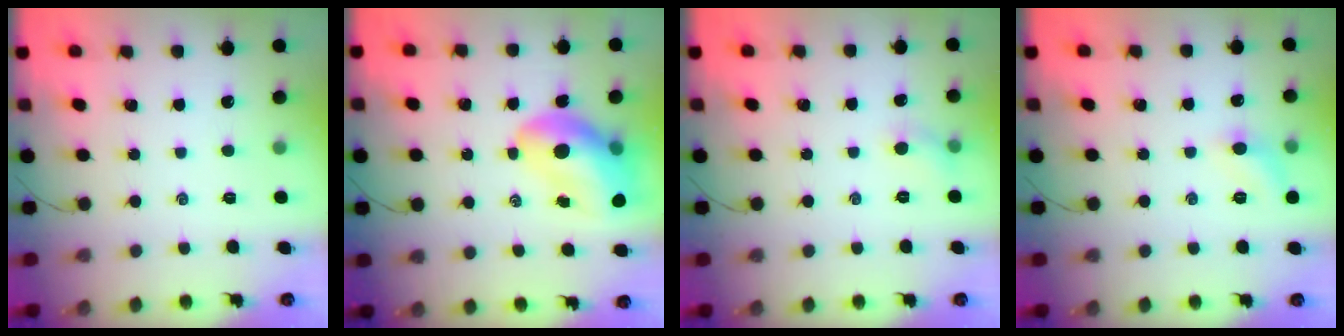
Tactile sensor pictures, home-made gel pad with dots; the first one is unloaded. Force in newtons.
{"total": 15.4, "press": 14.7, "slide": 4.7}
{"total": 3.8, "press": 3.6, "slide": 1.4}
{"total": 6.8, "press": 6.6, "slide": 1.5}